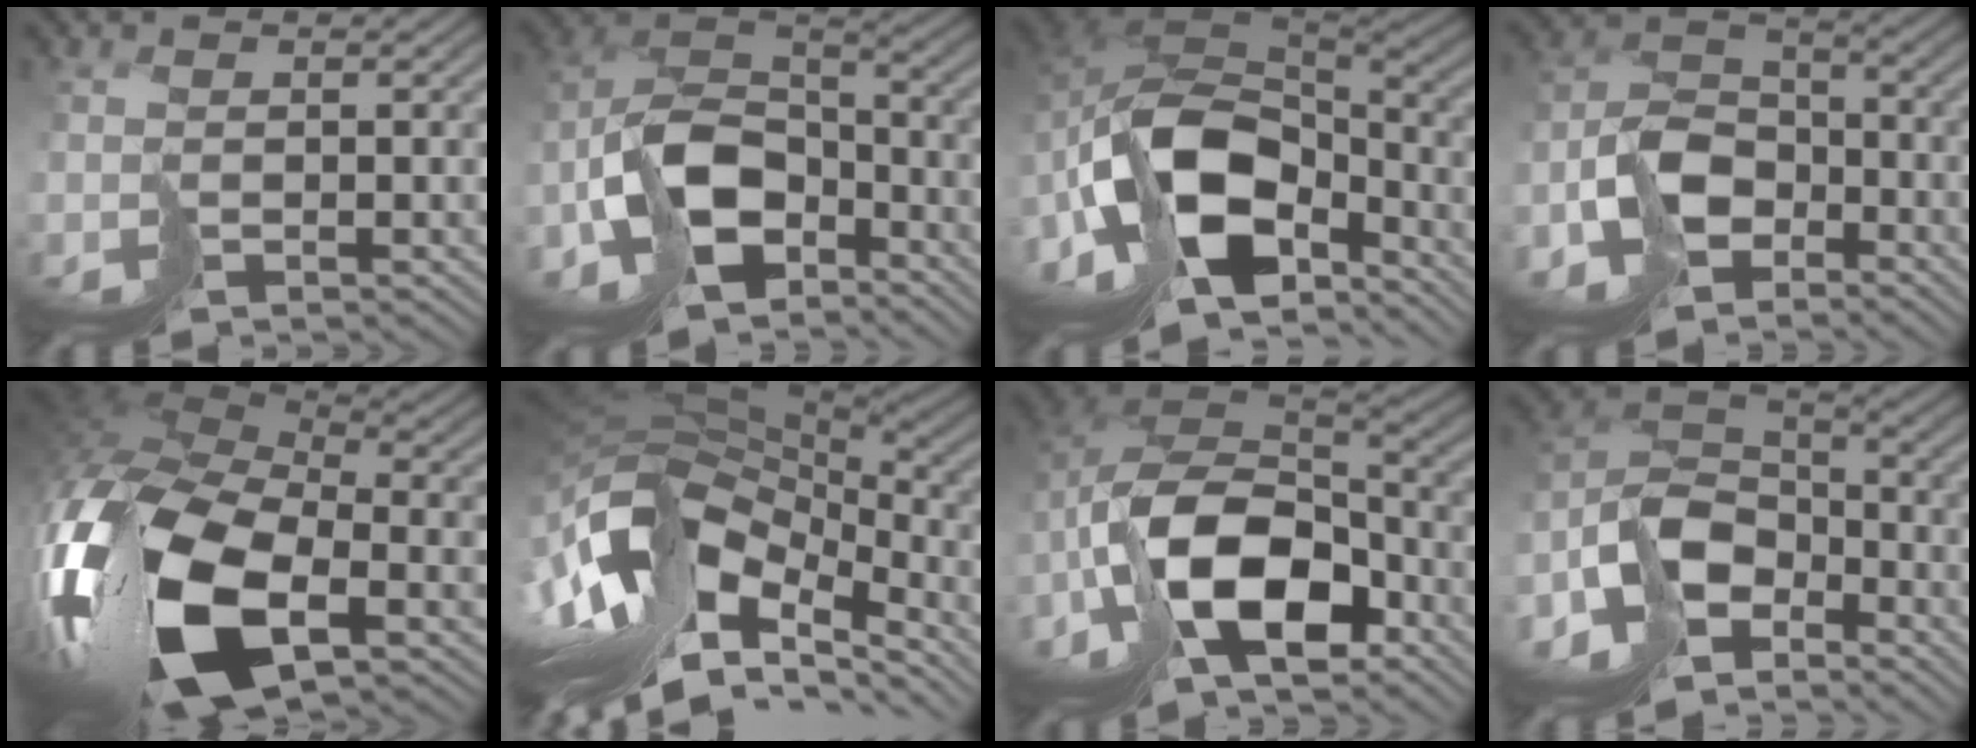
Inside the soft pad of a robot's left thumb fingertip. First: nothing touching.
{"total": 12.0, "force": [-6.7, 7.2, 6.8], "torque": [-0.148, -0.008, -0.133]}
{"total": 17.3, "force": [-6.9, 9.8, 12.5], "torque": [-0.291, -0.029, -0.110]}
{"total": 8.7, "force": [-5.5, 5.2, 4.2], "torque": [-0.085, -0.002, -0.120]}
{"total": 18.8, "force": [-5.9, 9.8, 14.9], "torque": [-0.362, -0.037, -0.090]}
{"total": 15.7, "force": [-7.3, 7.4, 11.8], "torque": [-0.259, 0.005, -0.118]}
{"total": 15.4, "force": [-7.7, 8.0, 10.6], "torque": [-0.228, -0.012, -0.148]}
{"total": 12.6, "force": [-7.4, 7.1, 7.3], "torque": [-0.177, -0.011, -0.152]}